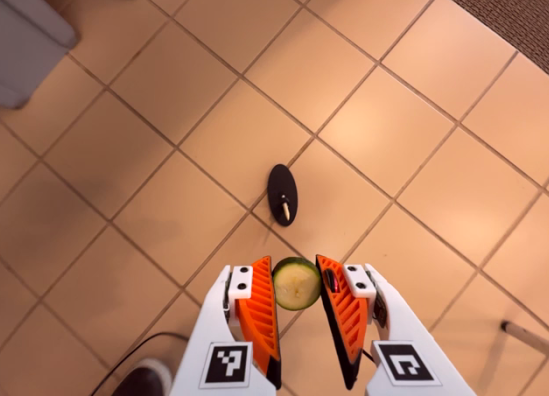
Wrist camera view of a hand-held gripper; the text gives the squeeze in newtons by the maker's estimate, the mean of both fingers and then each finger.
{"total": 7.6, "left": 7.4, "right": 7.9}